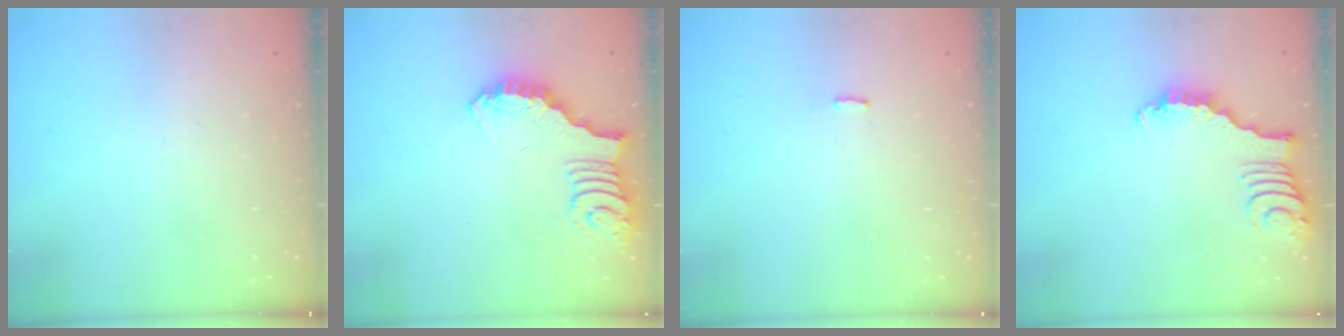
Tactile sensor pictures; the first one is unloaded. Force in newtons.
{"total": 2.5, "press": 2.5, "slide": 0.5}
{"total": 2.5, "press": 2.5, "slide": 0.4}
{"total": 2.9, "press": 2.8, "slide": 0.4}